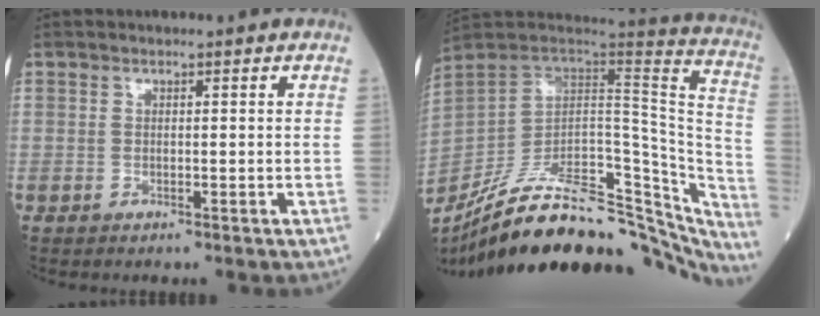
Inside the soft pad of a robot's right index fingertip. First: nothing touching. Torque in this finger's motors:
{"motor_torque": [-0.01, -2.13, 0.55, 0.07]}